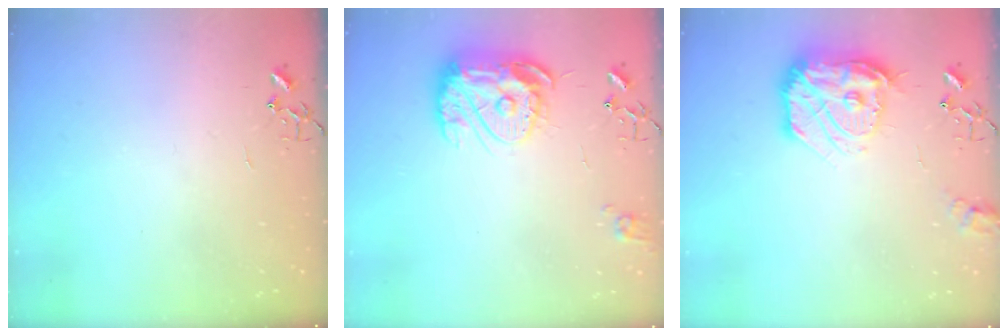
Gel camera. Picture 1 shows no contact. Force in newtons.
{"total": 15.4, "press": 15.3, "slide": 1.3}
{"total": 18.7, "press": 18.6, "slide": 1.8}